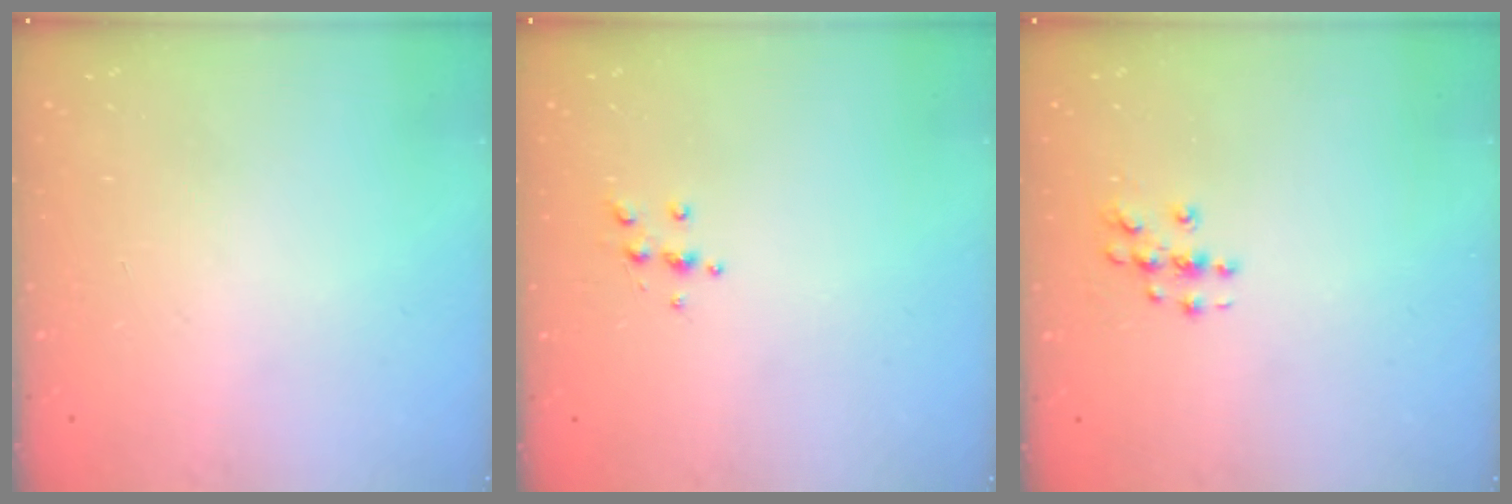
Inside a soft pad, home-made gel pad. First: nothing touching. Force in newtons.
{"total": 4.3, "press": 4.3, "slide": 0.5}
{"total": 4.3, "press": 4.3, "slide": 0.6}